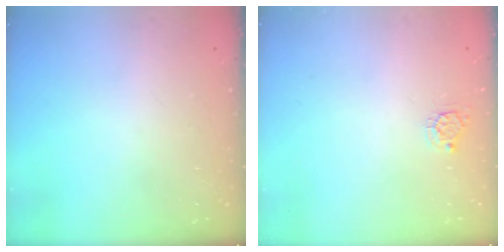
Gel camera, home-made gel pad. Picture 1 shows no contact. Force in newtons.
{"total": 3.9, "press": 3.8, "slide": 0.3}